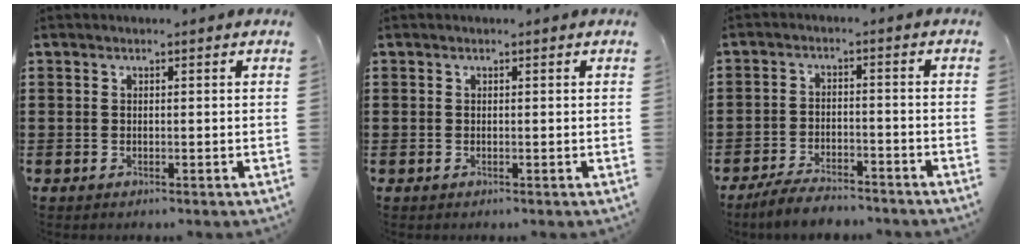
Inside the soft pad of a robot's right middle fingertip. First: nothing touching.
{"total": 0.0}
{"total": 4.7, "force": [-4.4, 0.9, 1.1], "torque": [-0.025, 0.007, -0.091]}